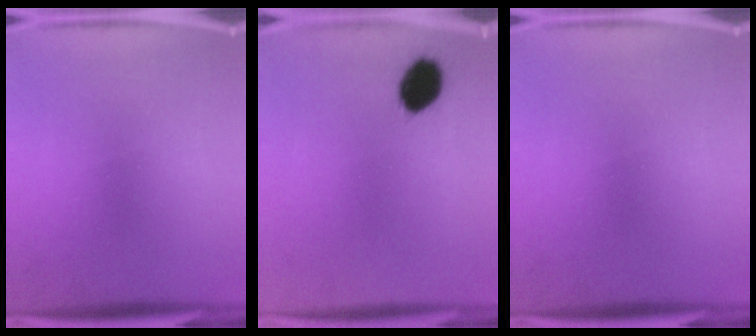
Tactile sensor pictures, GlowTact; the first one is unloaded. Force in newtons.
{"total": 7.9}
{"total": 0.0}